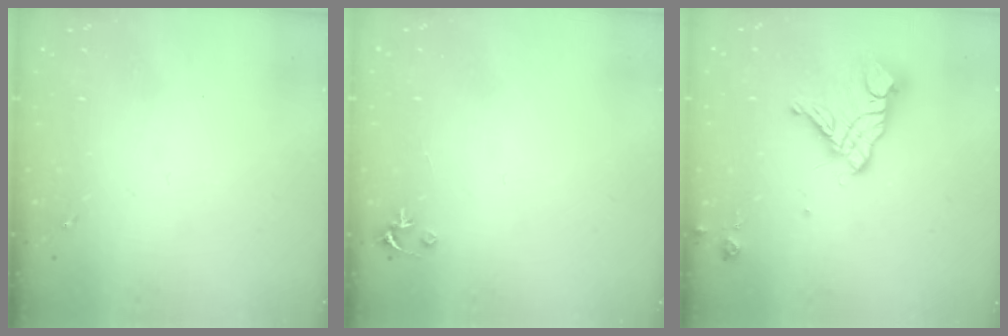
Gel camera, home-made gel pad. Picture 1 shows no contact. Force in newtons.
{"total": 2.5, "press": 2.5, "slide": 0.2}
{"total": 14.6, "press": 14.5, "slide": 1.4}